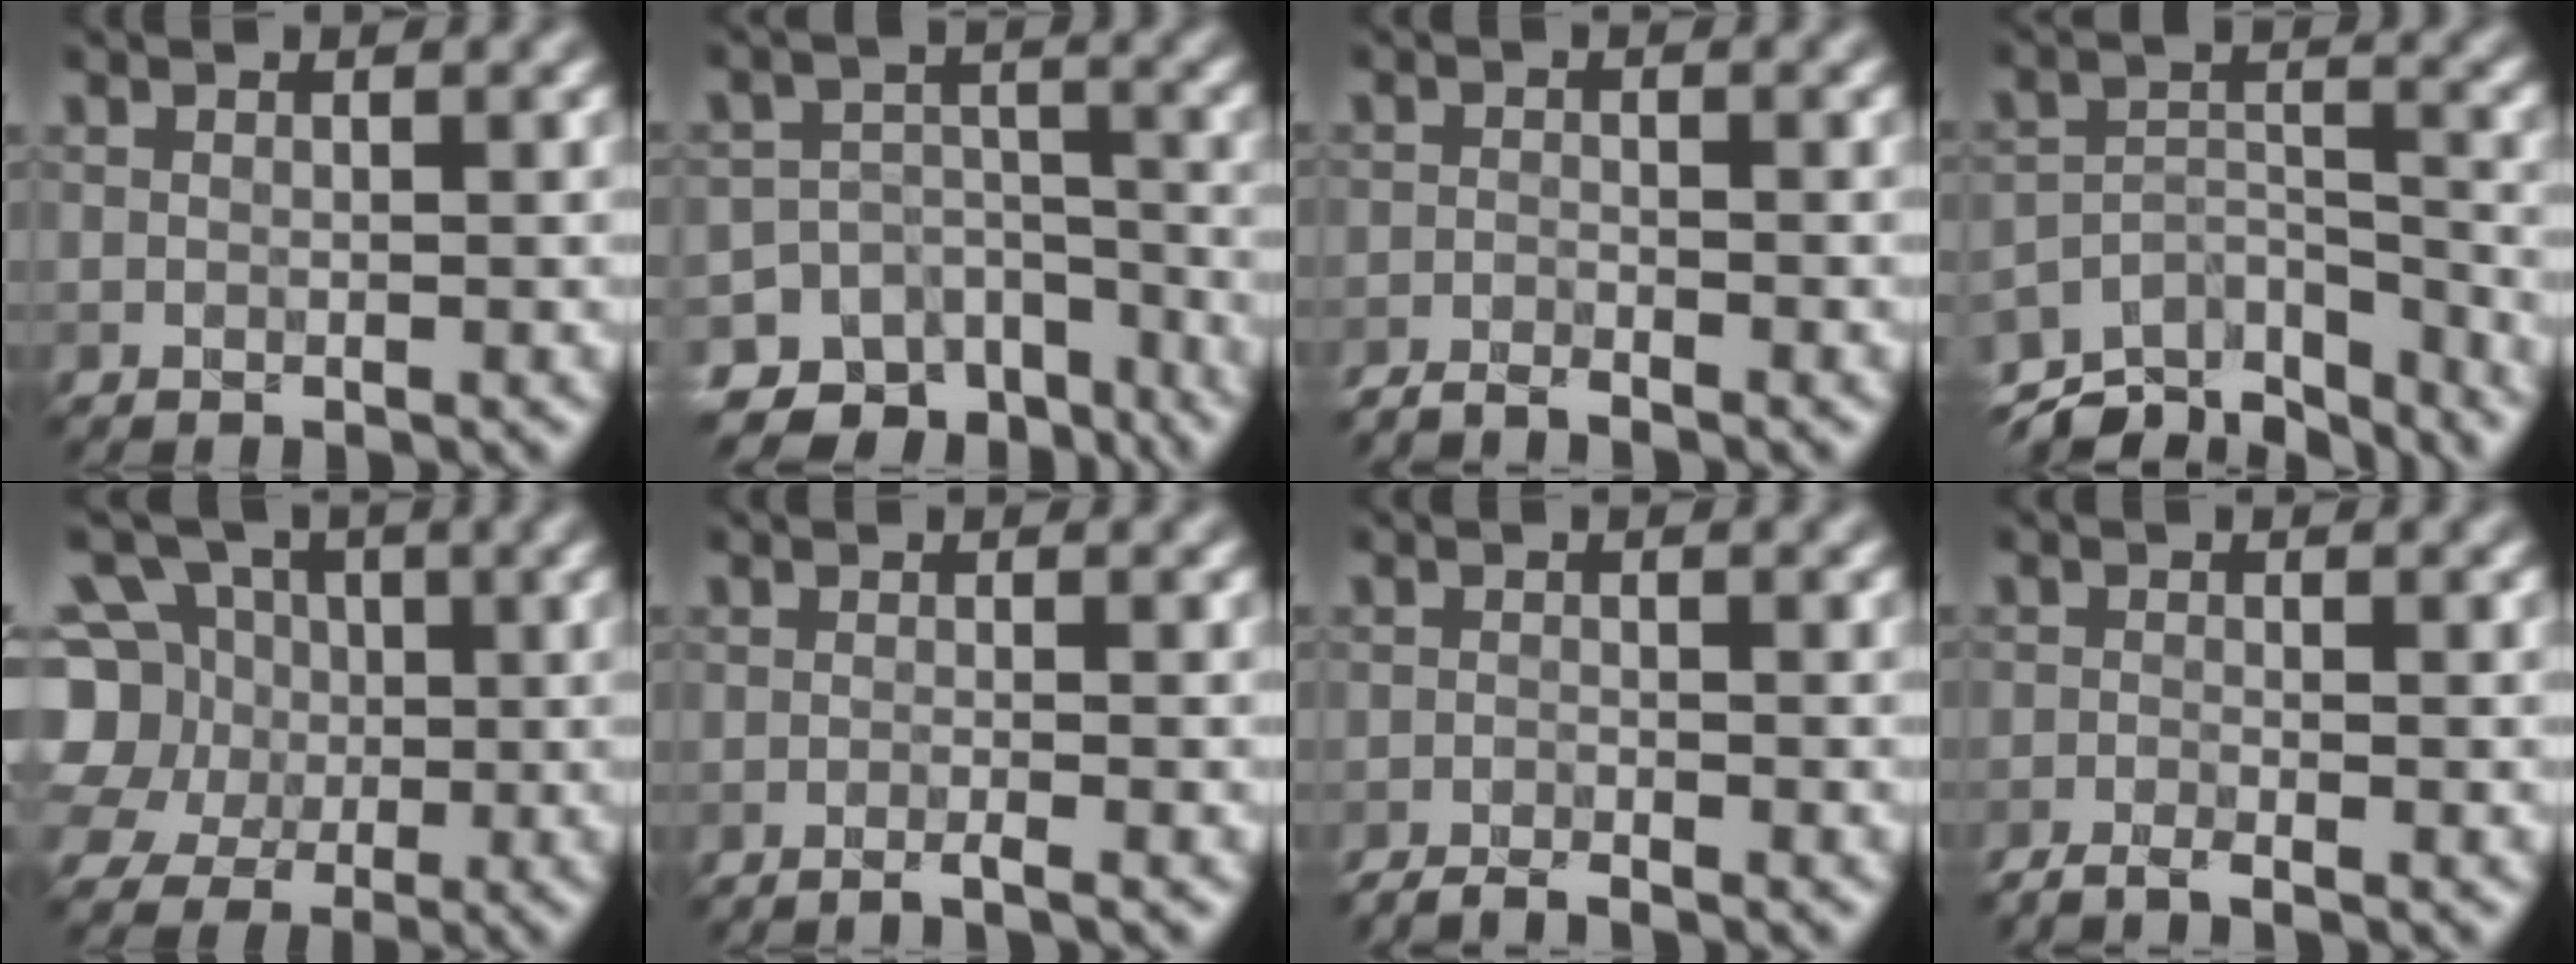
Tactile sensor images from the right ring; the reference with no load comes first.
{"total": 10.8, "force": [-7.9, 6.9, 2.3], "torque": [-0.031, -0.004, -0.109]}
{"total": 2.7, "force": [-2.6, 0.2, 0.8], "torque": [-0.021, -0.003, -0.054]}
{"total": 8.3, "force": [-7.1, 3.2, 3.1], "torque": [-0.061, 0.013, -0.105]}
{"total": 12.7, "force": [2.3, 11.2, 5.5], "torque": [-0.152, 0.029, 0.012]}
{"total": 1.8, "force": [-1.3, 0.1, 1.2], "torque": [-0.018, 0.001, -0.031]}
{"total": 2.9, "force": [-2.8, 0.2, 0.9], "torque": [-0.020, -0.005, -0.054]}
{"total": 2.9, "force": [-2.5, 0.4, 1.5], "torque": [-0.032, -0.003, -0.052]}